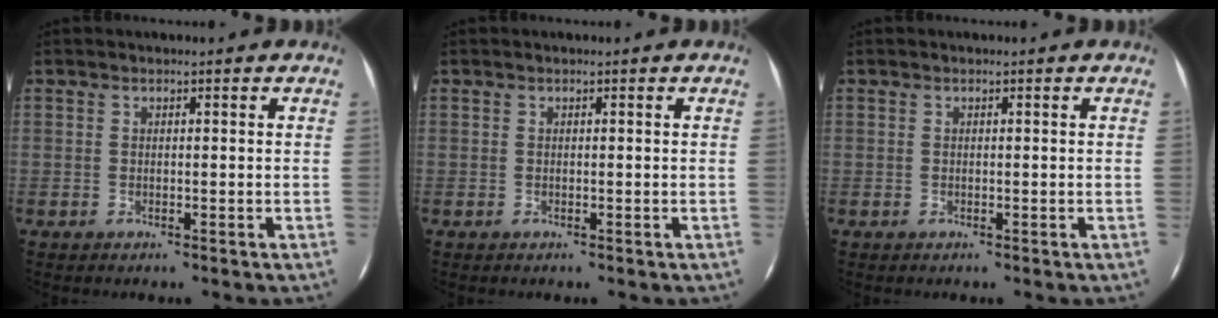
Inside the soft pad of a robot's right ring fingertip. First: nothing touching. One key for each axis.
{"total": 0.0}
{"total": 0.0}